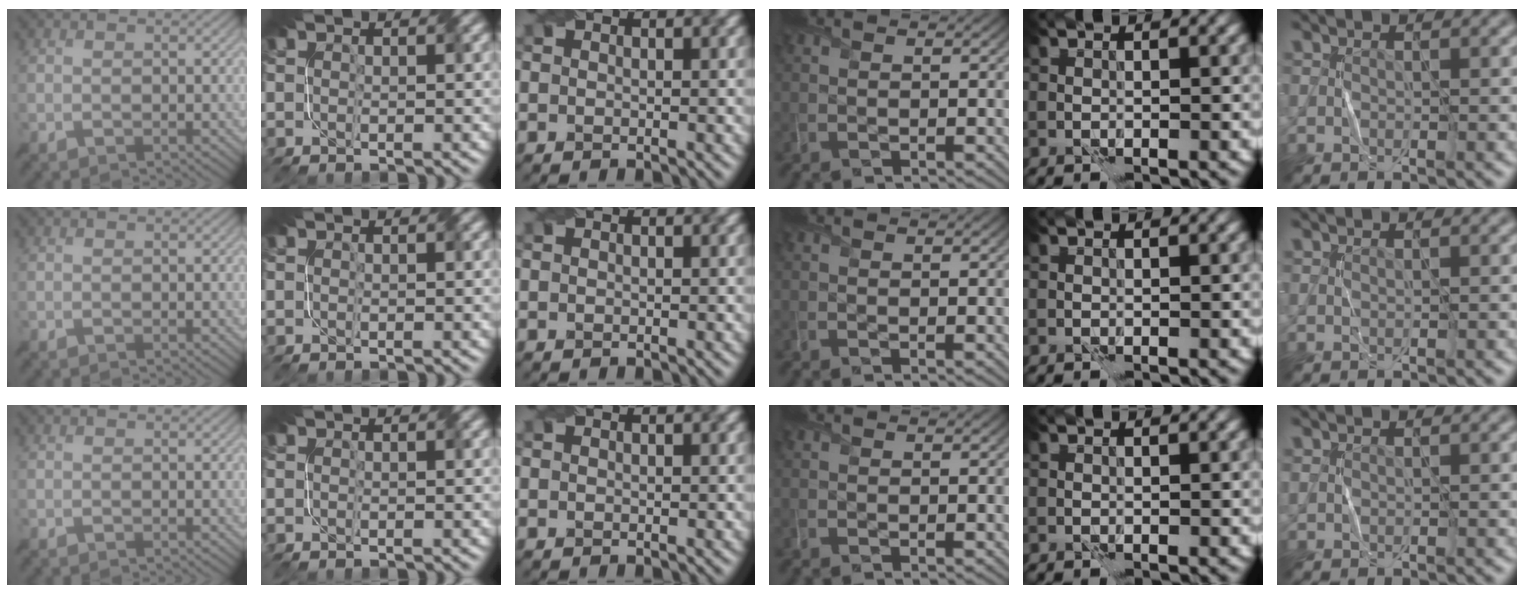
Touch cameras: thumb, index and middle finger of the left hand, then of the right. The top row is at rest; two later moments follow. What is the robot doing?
{"motion": "fold", "object": "file"}